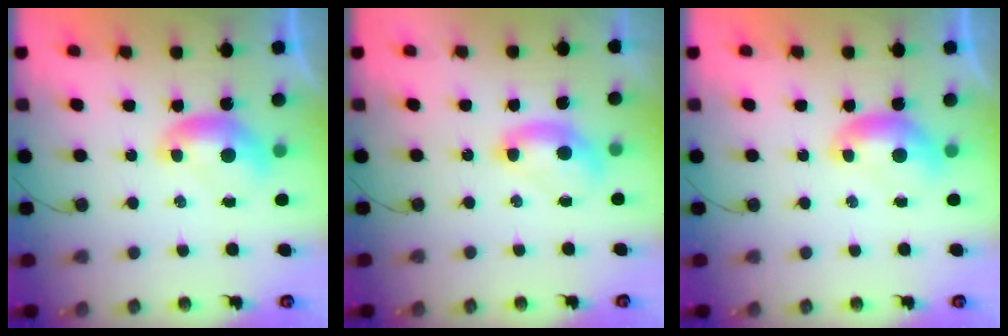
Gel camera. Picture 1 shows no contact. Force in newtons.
{"total": 2.5, "press": 2.3, "slide": 0.9}
{"total": 0.0}